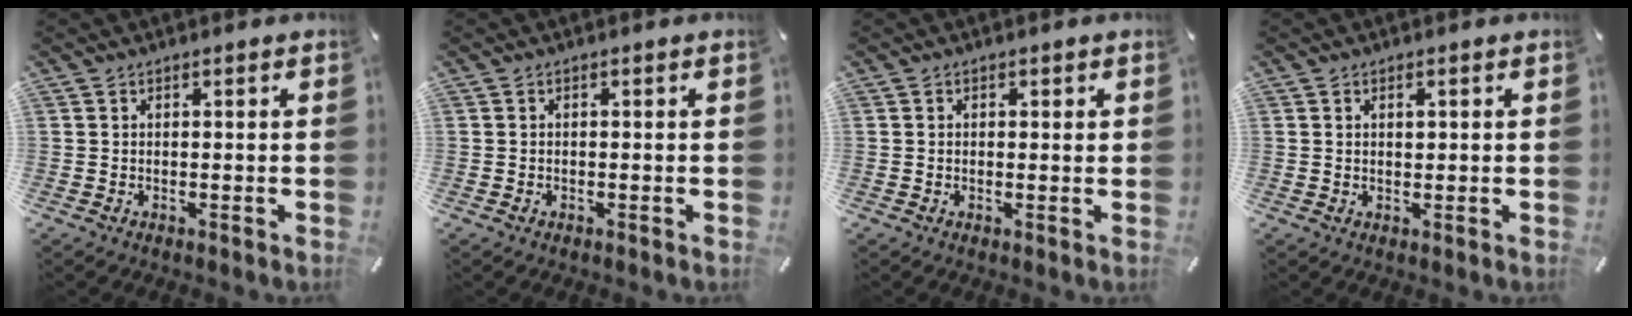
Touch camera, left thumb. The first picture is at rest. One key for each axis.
{"total": 0.5, "fx": -0.3, "fy": 0.4, "fz": 0.3, "tx": -0.004, "ty": 0.002, "tz": -0.007}
{"total": 1.0, "fx": 0.1, "fy": 0.7, "fz": 0.7, "tx": -0.014, "ty": 0.005, "tz": 0.000}
{"total": 1.2, "fx": 0.3, "fy": 0.8, "fz": 0.9, "tx": -0.011, "ty": -0.001, "tz": 0.003}